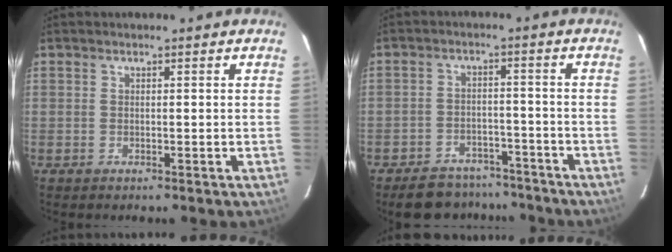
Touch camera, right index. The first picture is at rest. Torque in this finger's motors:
{"motor_torque": [0.75, -0.70, 0.16, 0.01]}